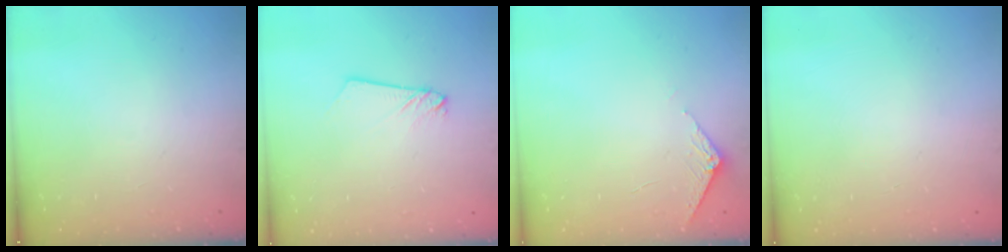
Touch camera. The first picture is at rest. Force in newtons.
{"total": 2.2, "press": 2.2, "slide": 0.1}
{"total": 2.9, "press": 2.9, "slide": 0.3}
{"total": 0.0}